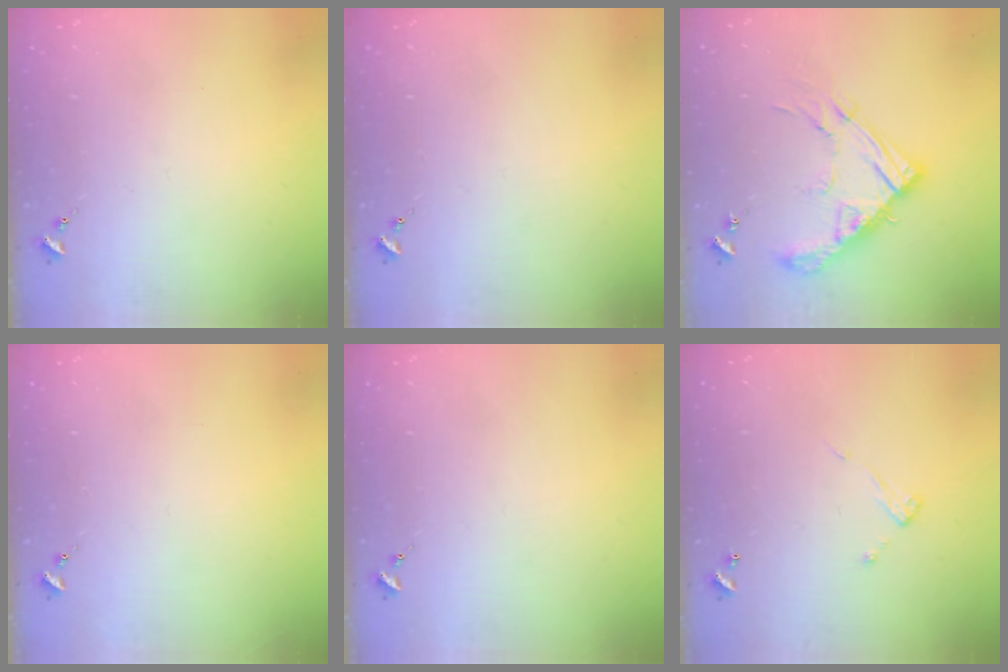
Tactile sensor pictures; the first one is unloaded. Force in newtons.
{"total": 0.0}
{"total": 16.8, "press": 16.7, "slide": 1.7}
{"total": 0.0}
{"total": 0.0}
{"total": 5.3, "press": 5.3, "slide": 0.4}